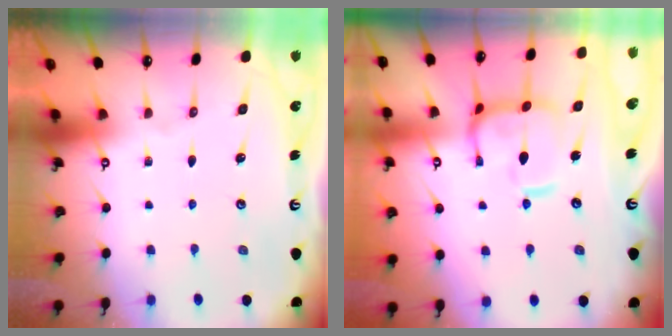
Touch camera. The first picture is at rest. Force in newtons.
{"total": 9.9, "press": 9.9, "slide": 1.3}